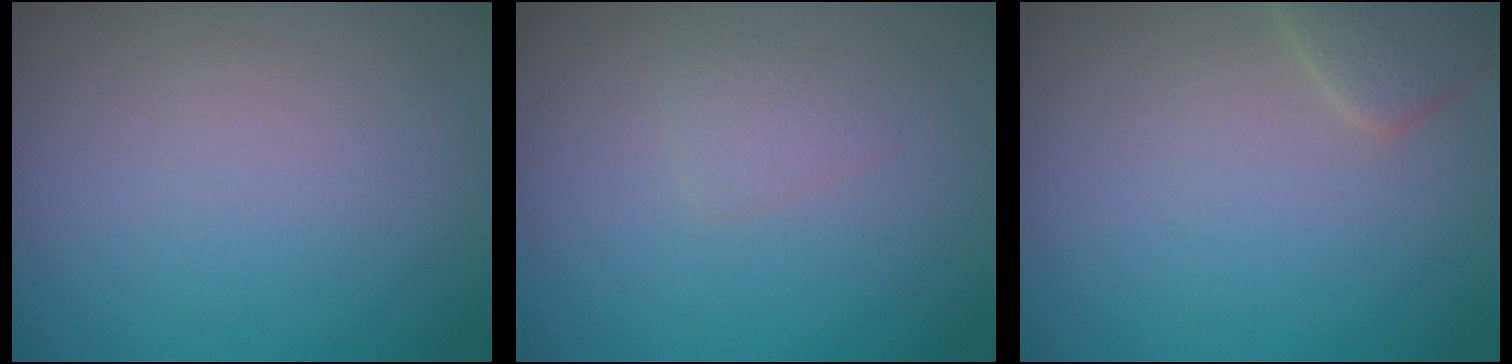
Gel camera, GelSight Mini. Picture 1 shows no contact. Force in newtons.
{"total": 1.1, "press": 1.1, "slide": 0.1}
{"total": 2.3, "press": 2.3, "slide": 0.2}